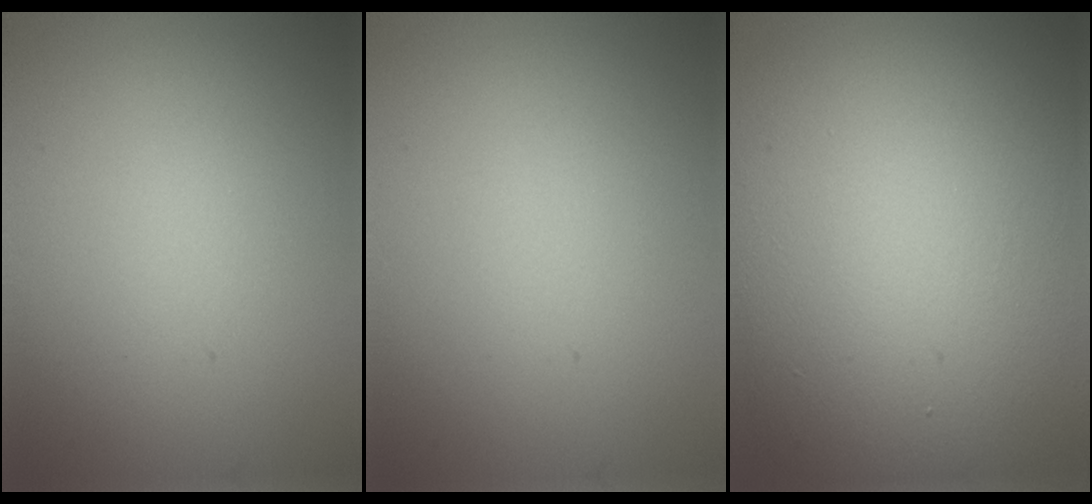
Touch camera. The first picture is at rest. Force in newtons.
{"total": 0.0}
{"total": 16.3, "press": 16.2, "slide": 1.1}